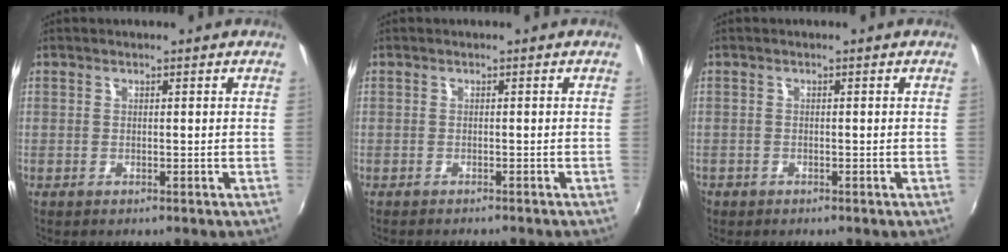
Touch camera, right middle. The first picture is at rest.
{"total": 2.1, "force": [-2.0, 0.2, 0.7], "torque": [-0.022, -0.011, -0.033]}
{"total": 1.5, "force": [-1.1, 1.0, 0.2], "torque": [-0.011, -0.003, -0.020]}